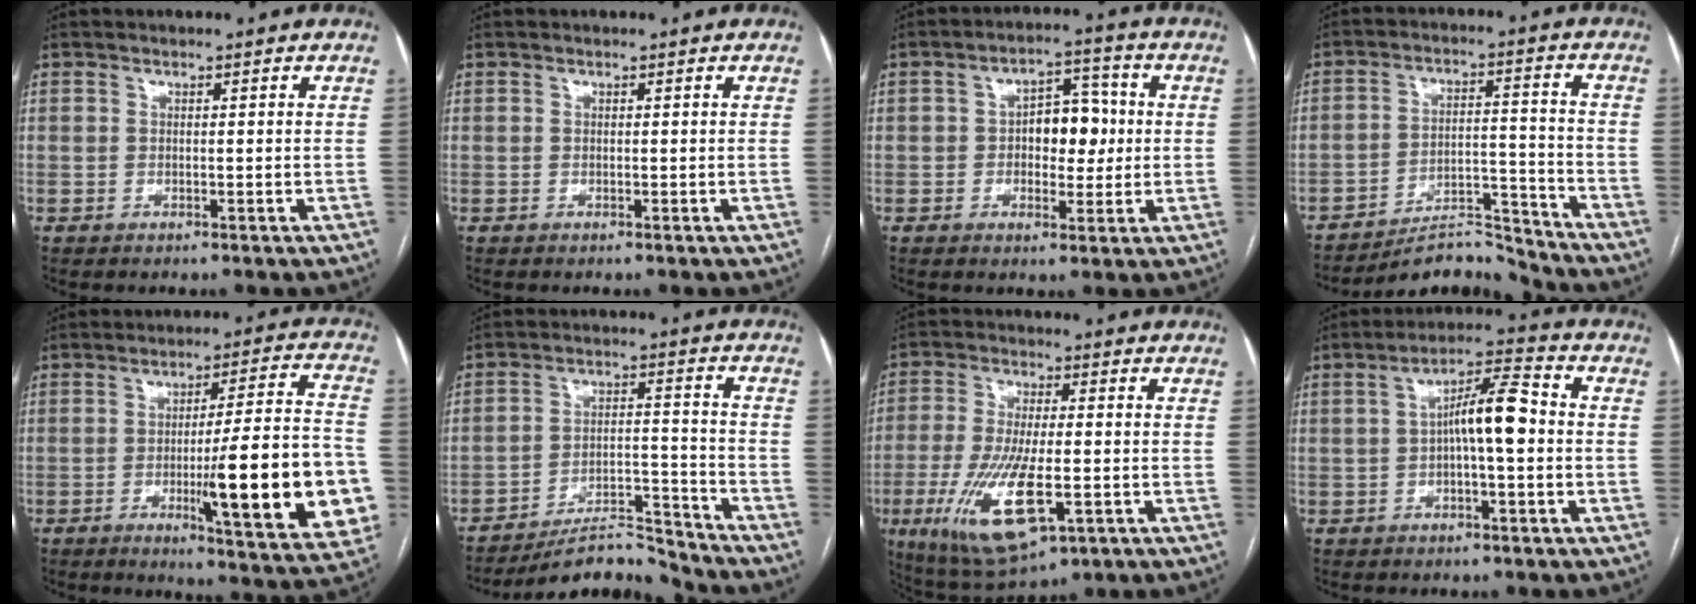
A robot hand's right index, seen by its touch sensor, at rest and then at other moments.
{"total": 0.0}
{"total": 7.4, "force": [0.1, 4.2, 6.1], "torque": [-0.085, 0.021, 0.003]}
{"total": 8.3, "force": [-8.2, 0.8, 0.0], "torque": [0.004, 0.037, -0.139]}
{"total": 20.3, "force": [-4.8, 2.2, 19.7], "torque": [-0.220, 0.004, -0.056]}
{"total": 9.7, "force": [-9.6, 0.8, 1.3], "torque": [-0.016, 0.030, -0.164]}
{"total": 14.4, "force": [-4.5, 4.5, 12.9], "torque": [-0.260, -0.021, -0.069]}
{"total": 7.9, "force": [-0.4, 1.3, 7.8], "torque": [-0.136, 0.025, -0.009]}